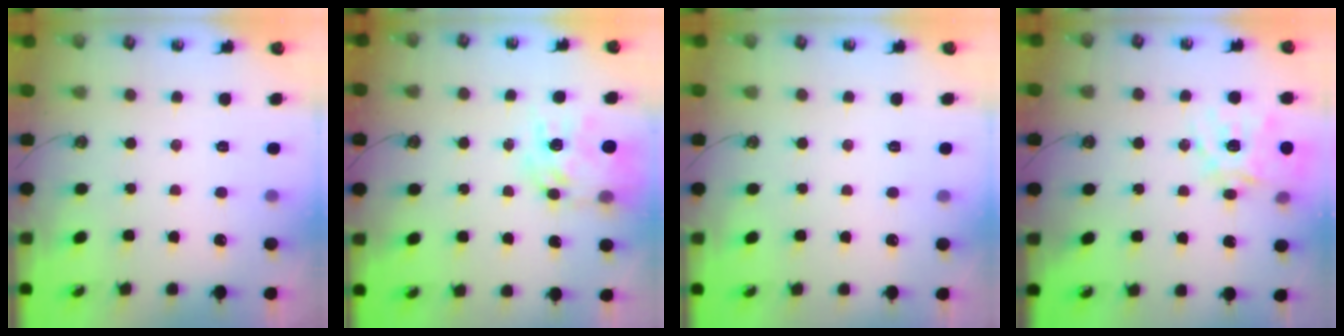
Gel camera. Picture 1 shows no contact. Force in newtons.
{"total": 11.9, "press": 11.8, "slide": 1.0}
{"total": 0.0}
{"total": 17.5, "press": 17.3, "slide": 2.5}